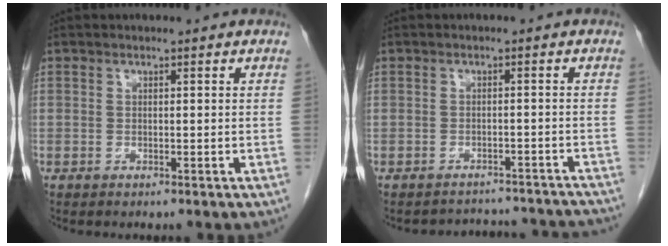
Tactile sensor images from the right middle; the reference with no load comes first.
{"total": 10.6, "force": [-10.3, 2.3, 0.9], "torque": [-0.007, 0.019, -0.113]}